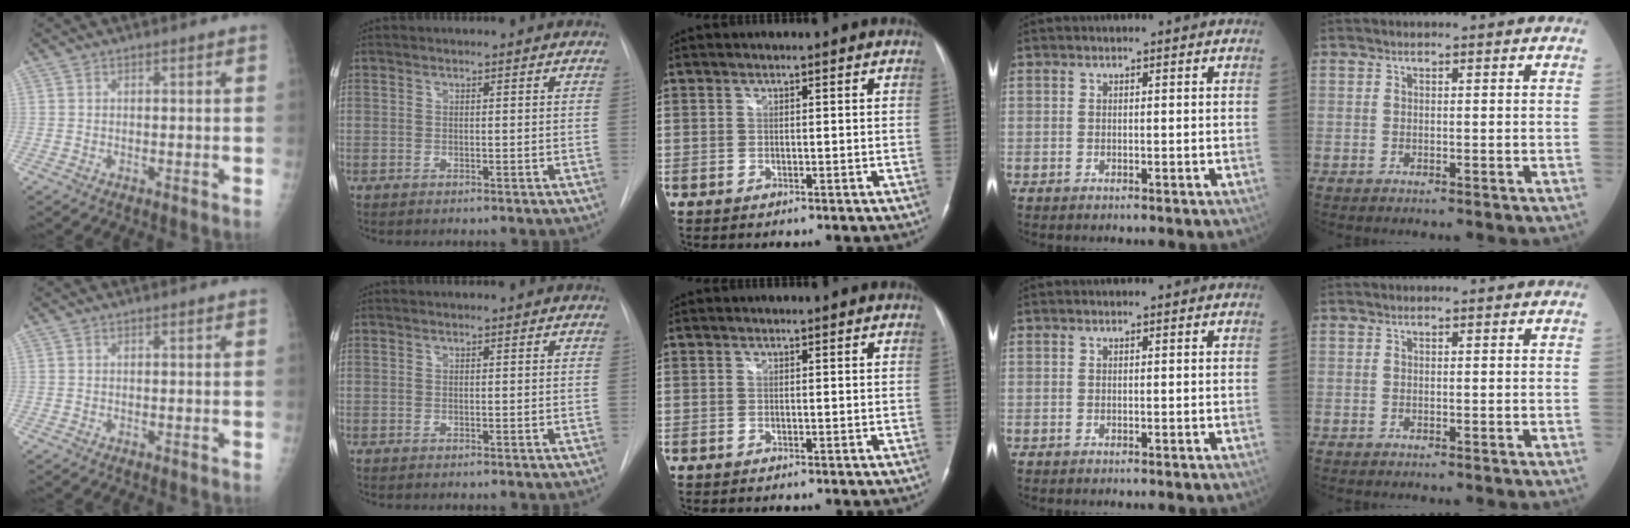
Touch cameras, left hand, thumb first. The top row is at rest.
{}